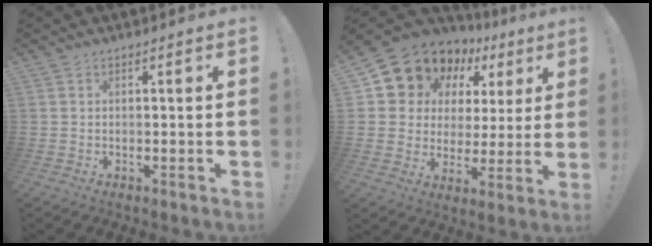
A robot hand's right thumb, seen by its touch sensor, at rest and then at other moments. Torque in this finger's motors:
{"motor_torque": [1.31, 1.60, 0.49, -0.21, 0.09]}